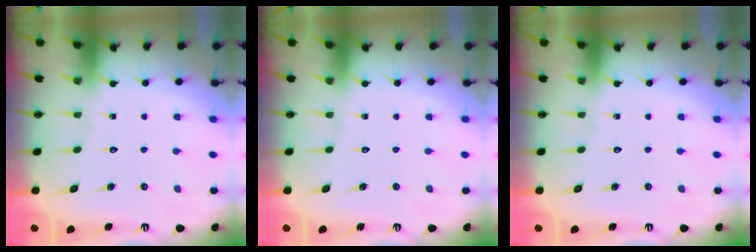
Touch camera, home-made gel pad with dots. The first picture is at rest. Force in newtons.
{"total": 0.0}
{"total": 0.0}